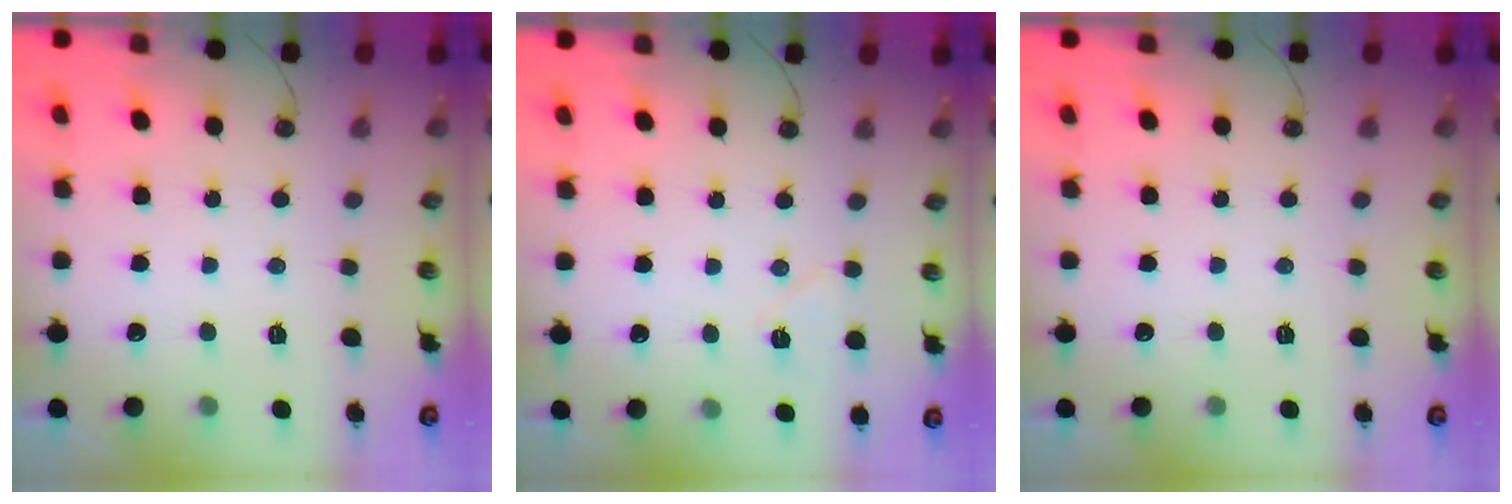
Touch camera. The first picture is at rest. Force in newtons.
{"total": 5.9, "press": 5.6, "slide": 2.0}
{"total": 0.0}